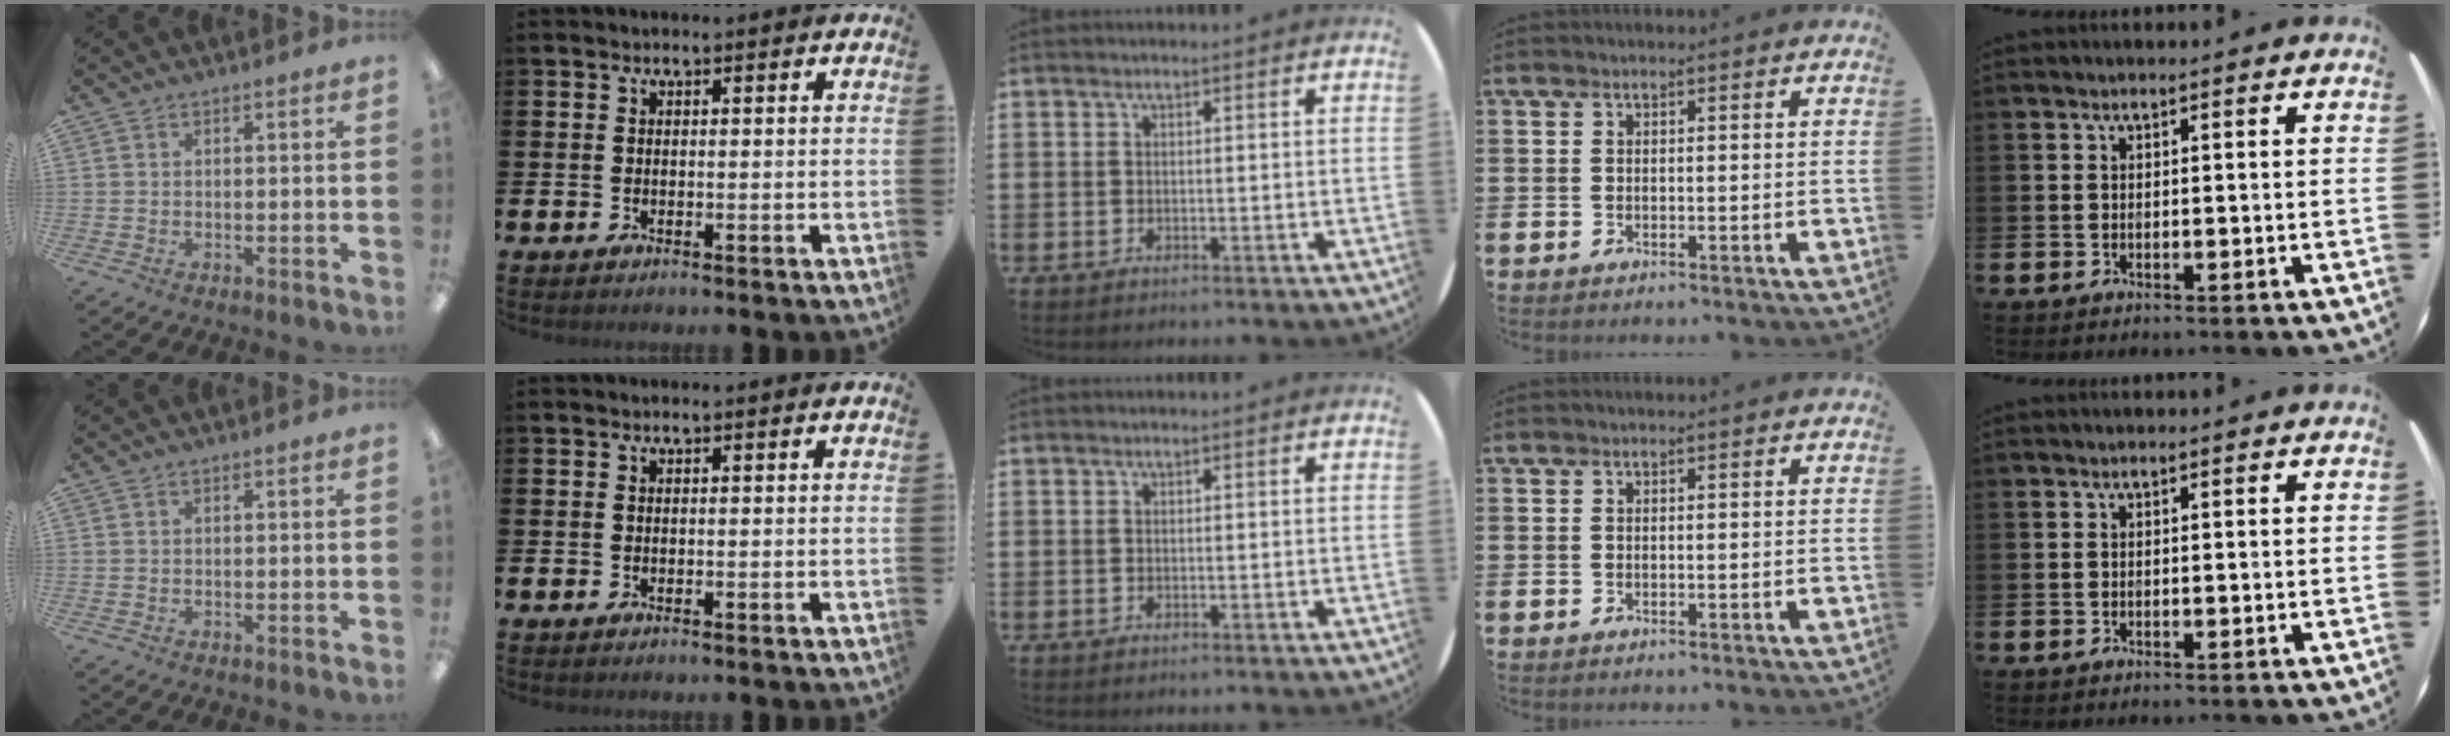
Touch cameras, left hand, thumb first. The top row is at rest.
{}